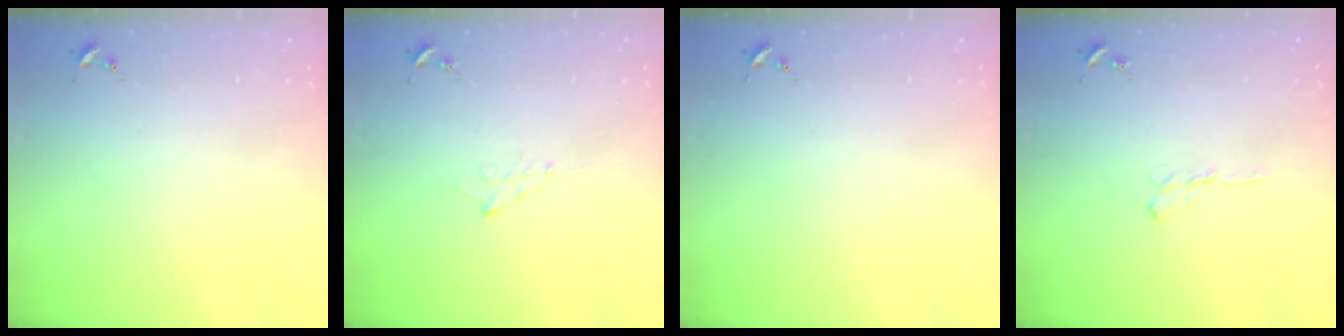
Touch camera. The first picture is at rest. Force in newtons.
{"total": 4.6, "press": 4.6, "slide": 0.7}
{"total": 0.0}
{"total": 6.0, "press": 6.0, "slide": 0.6}